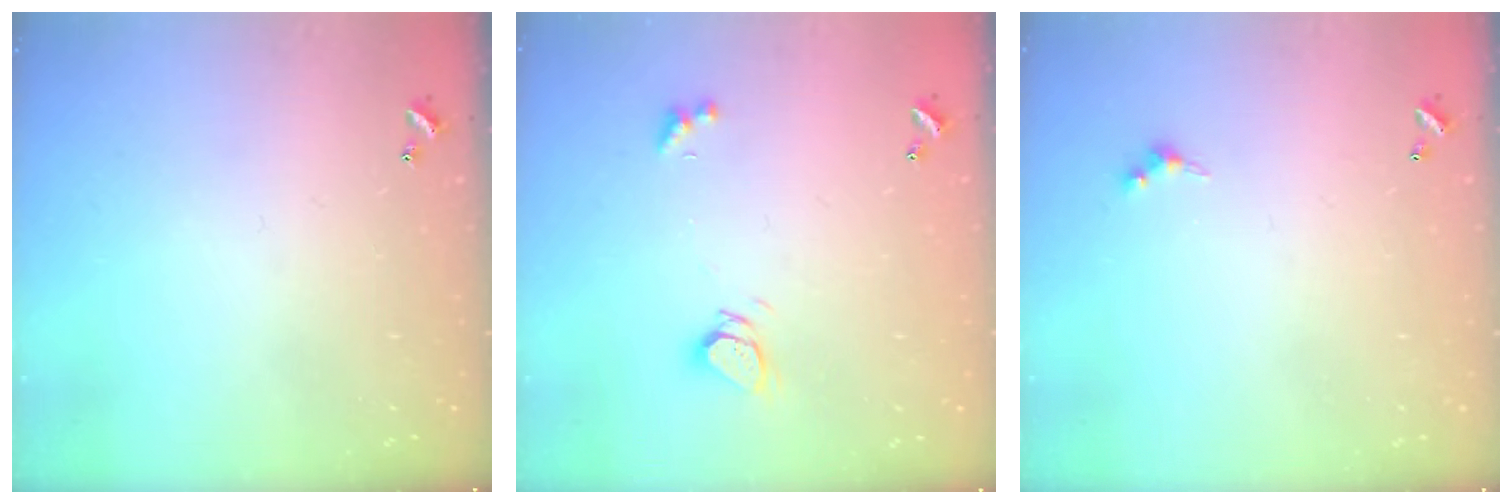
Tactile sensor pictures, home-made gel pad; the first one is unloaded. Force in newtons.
{"total": 2.9, "press": 2.9, "slide": 0.2}
{"total": 2.4, "press": 2.3, "slide": 0.5}